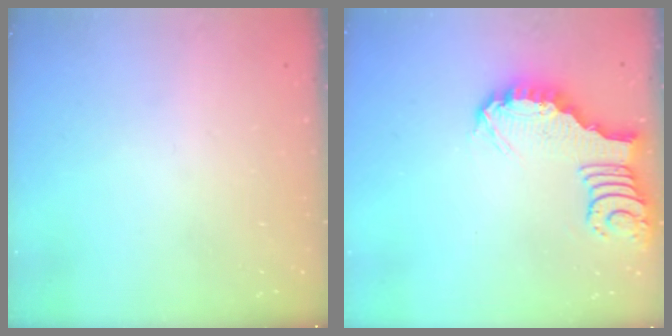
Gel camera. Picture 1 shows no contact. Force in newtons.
{"total": 3.3, "press": 3.3, "slide": 0.2}